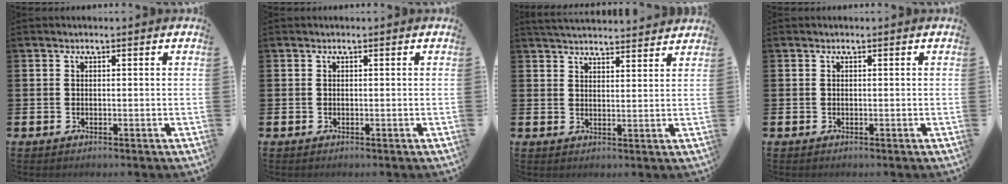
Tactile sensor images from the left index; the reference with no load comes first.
{"total": 0.0}
{"total": 4.1, "force": [4.1, 0.1, 0.2], "torque": [-0.009, -0.025, 0.074]}
{"total": 0.0}